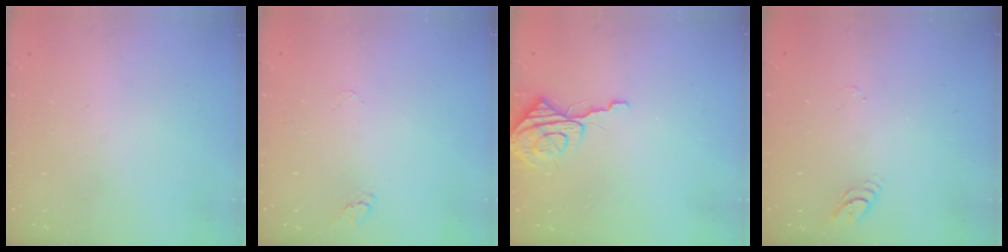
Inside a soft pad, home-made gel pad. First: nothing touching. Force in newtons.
{"total": 2.9, "press": 2.9, "slide": 0.2}
{"total": 9.1, "press": 9.1, "slide": 0.7}
{"total": 3.0, "press": 3.0, "slide": 0.3}